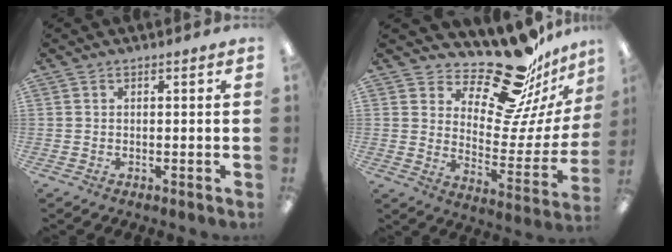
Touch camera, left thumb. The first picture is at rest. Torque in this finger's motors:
{"motor_torque": [1.08, 0.33, -0.40, -0.36, 0.00]}